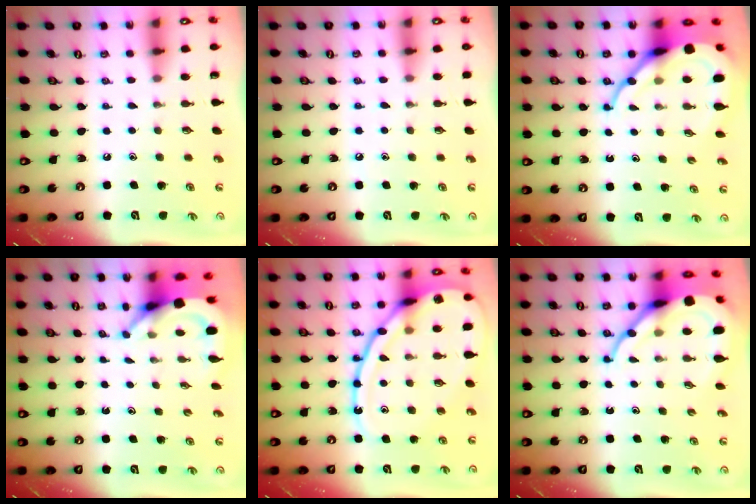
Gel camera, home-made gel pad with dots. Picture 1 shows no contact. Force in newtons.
{"total": 4.7, "press": 4.7, "slide": 0.5}
{"total": 12.9, "press": 12.8, "slide": 1.2}
{"total": 6.2, "press": 6.2, "slide": 0.5}
{"total": 20.0, "press": 20.0, "slide": 1.8}
{"total": 12.9, "press": 12.8, "slide": 1.2}